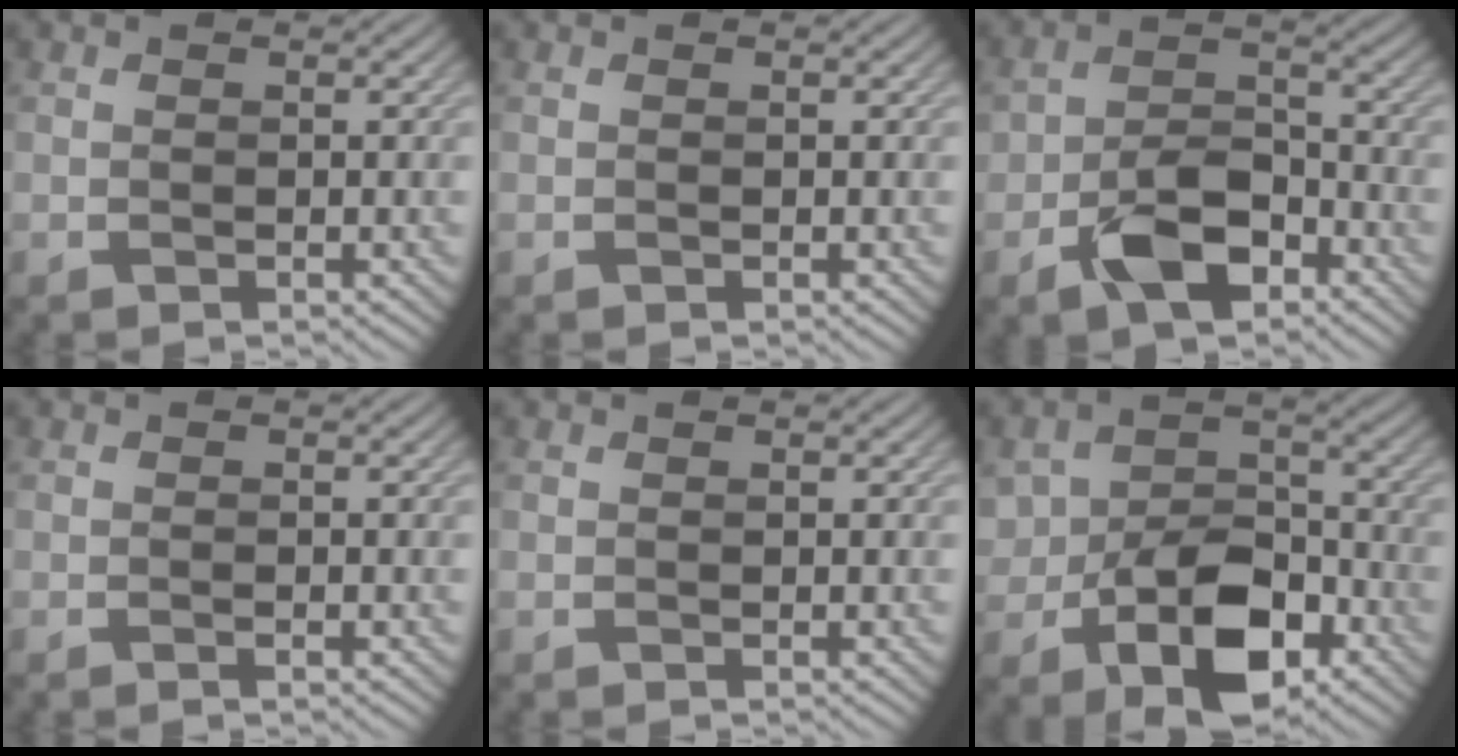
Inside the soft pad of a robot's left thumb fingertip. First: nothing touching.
{"total": 0.0}
{"total": 7.6, "force": [-4.2, 4.2, 4.7], "torque": [-0.085, 0.003, -0.087]}
{"total": 0.6, "force": [-0.3, 0.1, 0.5], "torque": [-0.009, -0.001, -0.005]}
{"total": 0.0}
{"total": 10.5, "force": [-4.4, 6.9, 6.6], "torque": [-0.123, -0.016, -0.074]}